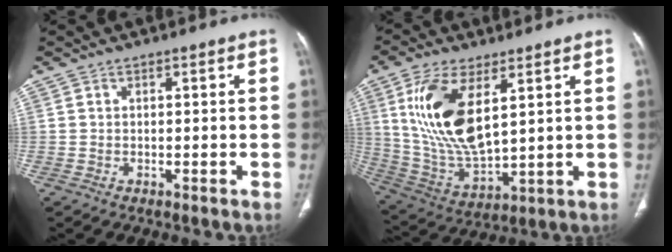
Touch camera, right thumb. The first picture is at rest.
{"total": 17.2, "force": [5.7, 7.7, 14.2], "torque": [-0.281, -0.027, 0.124]}